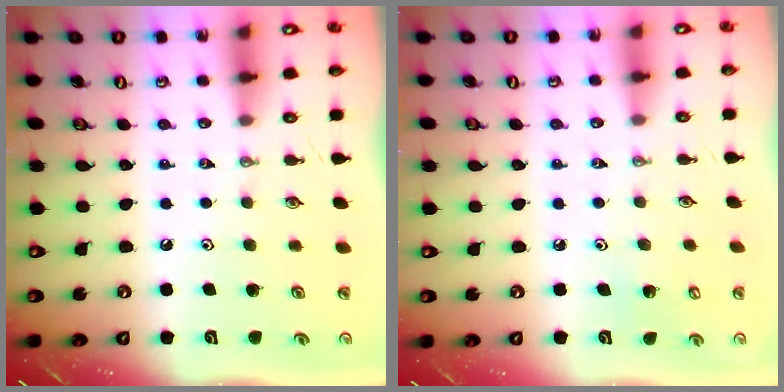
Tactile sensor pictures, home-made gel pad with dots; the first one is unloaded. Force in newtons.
{"total": 4.3, "press": 4.3, "slide": 0.4}